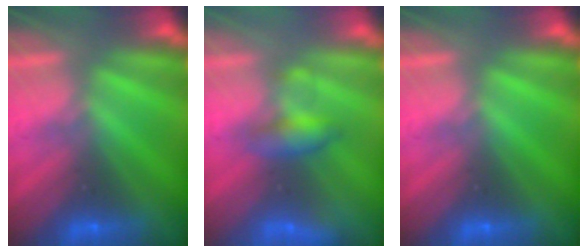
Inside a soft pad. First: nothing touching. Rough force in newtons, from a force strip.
{"total": 2.0}
{"total": 0.0}